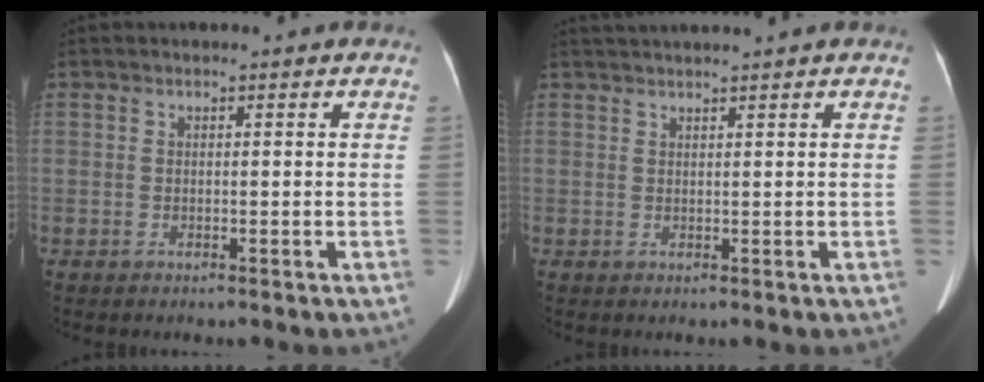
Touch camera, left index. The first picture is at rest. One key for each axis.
{"total": 6.6, "fx": 6.1, "fy": -0.4, "fz": 2.3, "tx": -0.032, "ty": 0.033, "tz": 0.085}